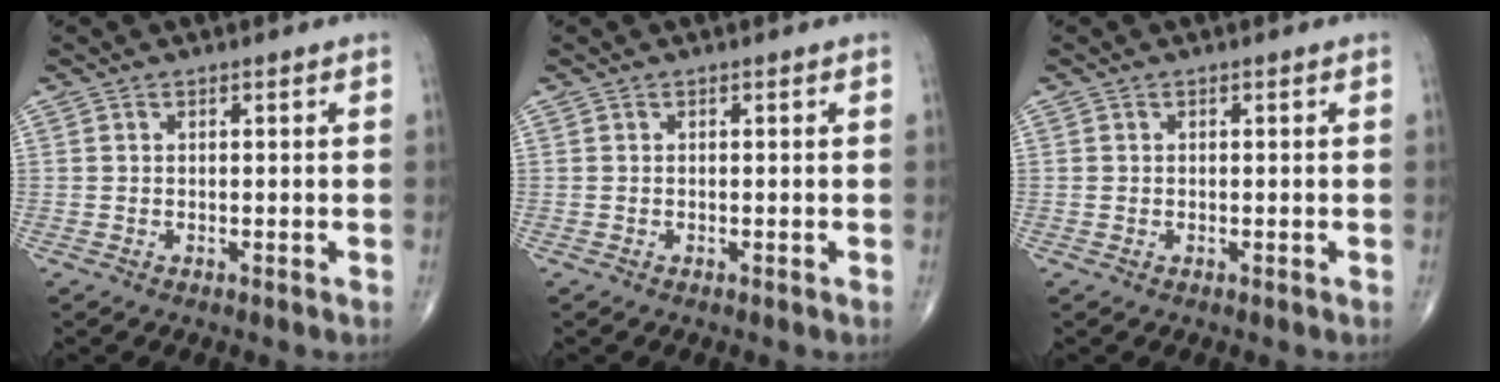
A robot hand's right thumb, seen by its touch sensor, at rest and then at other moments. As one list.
[{"total": 0.0}, {"total": 0.0}]